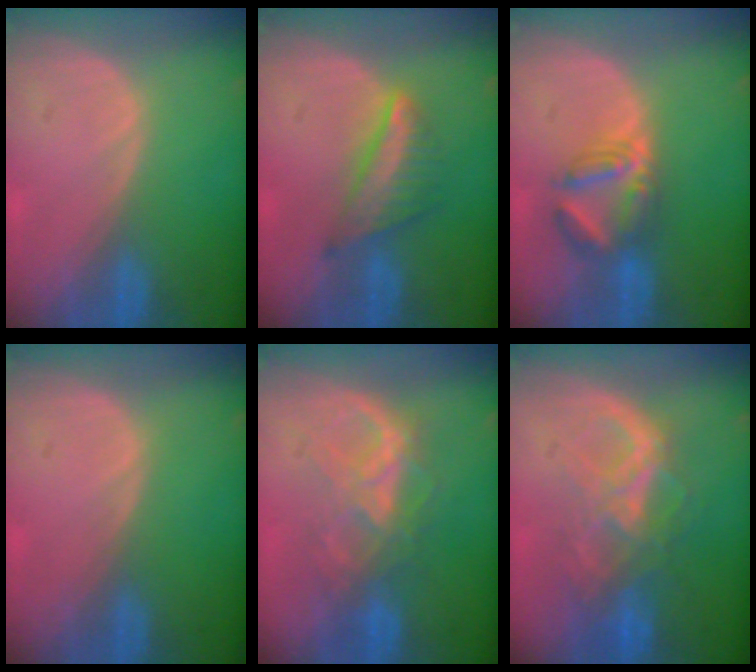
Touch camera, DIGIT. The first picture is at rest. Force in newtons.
{"total": 6.3, "press": 5.8, "slide": 2.6}
{"total": 6.0, "press": 5.9, "slide": 0.7}
{"total": 0.0}
{"total": 6.5, "press": 6.5, "slide": 0.7}
{"total": 8.7, "press": 7.5, "slide": 4.3}